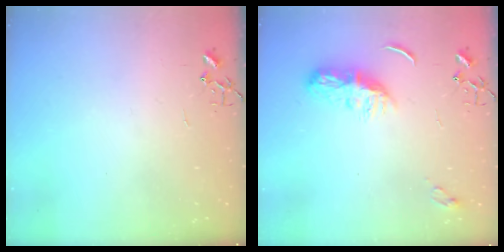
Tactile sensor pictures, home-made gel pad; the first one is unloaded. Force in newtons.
{"total": 8.2, "press": 8.2, "slide": 0.4}